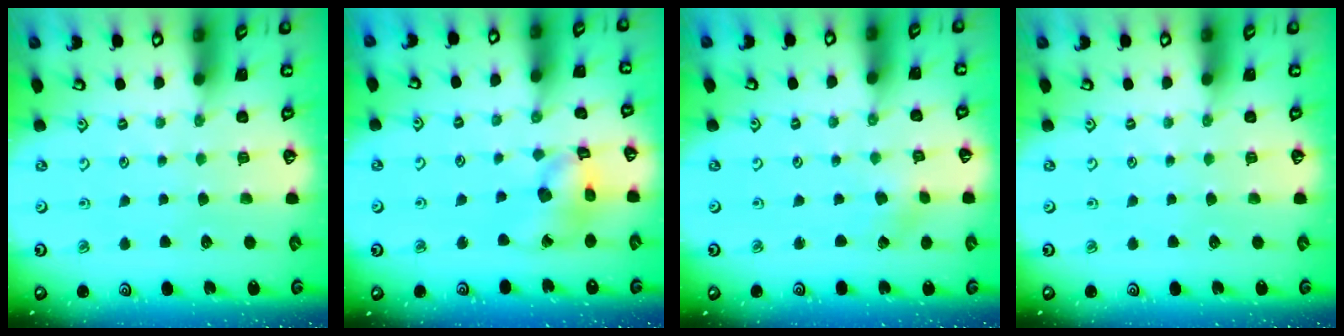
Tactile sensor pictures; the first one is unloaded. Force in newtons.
{"total": 13.1, "press": 12.9, "slide": 1.9}
{"total": 0.5, "press": 0.5, "slide": 0.1}
{"total": 0.0}